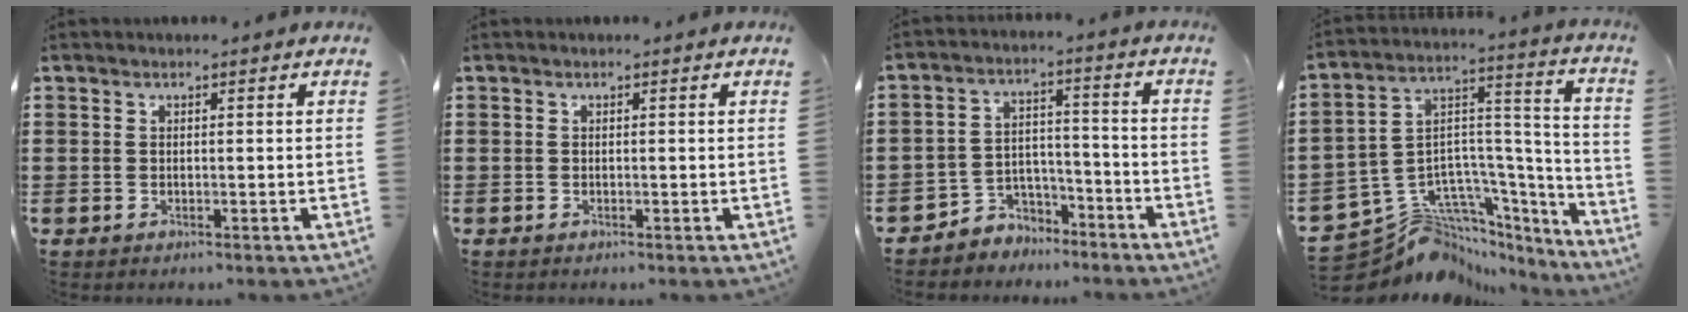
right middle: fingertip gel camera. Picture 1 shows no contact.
{"total": 0.0}
{"total": 4.7, "force": [-4.1, 2.1, -0.4], "torque": [-0.005, 0.007, -0.088]}
{"total": 8.7, "force": [-7.0, 4.9, 1.6], "torque": [-0.041, -0.004, -0.128]}